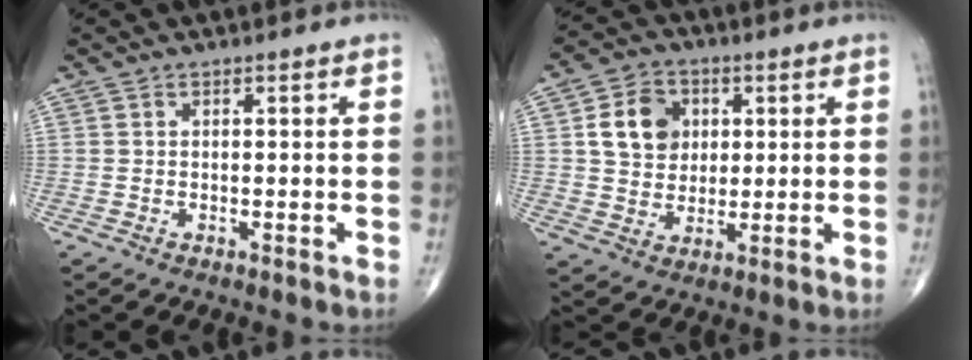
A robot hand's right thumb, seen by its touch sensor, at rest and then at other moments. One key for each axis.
{"total": 9.7, "fx": 2.3, "fy": 7.9, "fz": 5.2, "tx": -0.059, "ty": -0.003, "tz": 0.038}